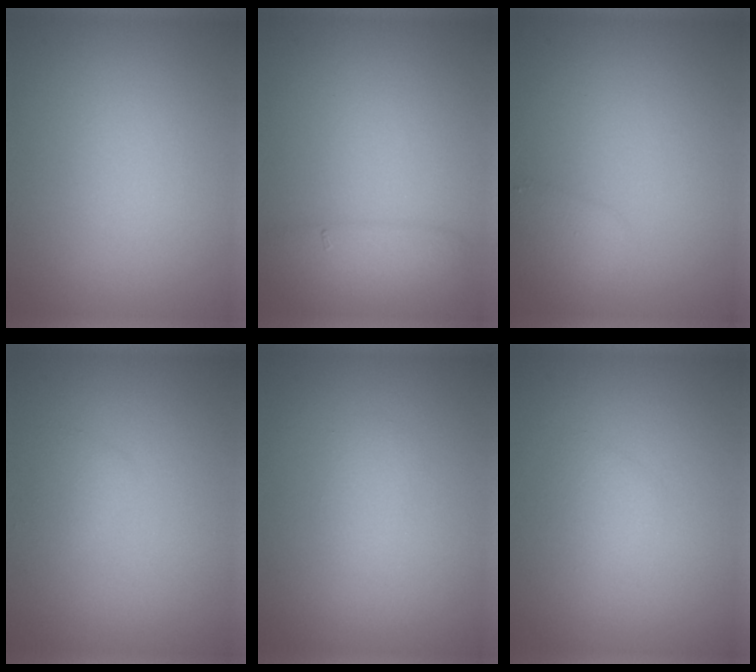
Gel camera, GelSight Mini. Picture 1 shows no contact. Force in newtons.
{"total": 2.5, "press": 2.5, "slide": 0.1}
{"total": 1.6, "press": 1.6, "slide": 0.1}
{"total": 1.0, "press": 1.0, "slide": 0.1}
{"total": 0.9, "press": 0.9, "slide": 0.0}
{"total": 1.1, "press": 1.1, "slide": 0.0}